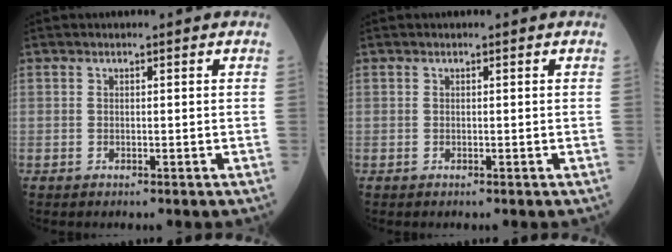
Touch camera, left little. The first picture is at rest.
{"total": 0.0}